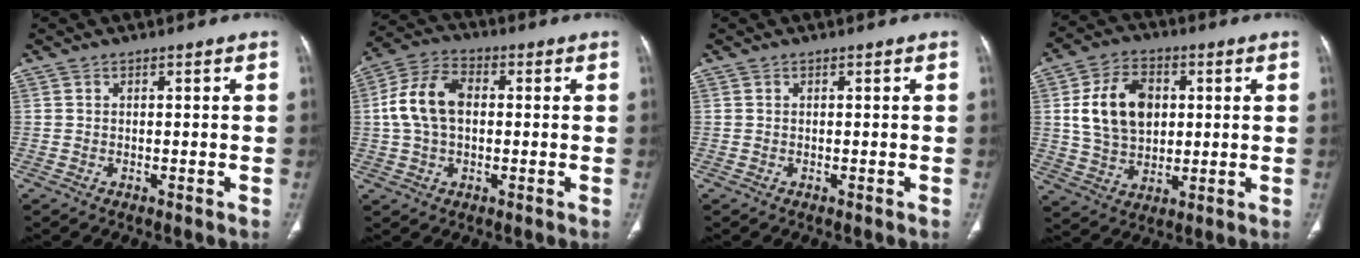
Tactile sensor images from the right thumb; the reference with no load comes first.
{"total": 10.8, "force": [0.7, 7.0, 8.1], "torque": [-0.161, 0.026, 0.009]}
{"total": 0.0}
{"total": 13.8, "force": [2.5, 9.8, 9.4], "torque": [-0.139, 0.000, 0.048]}